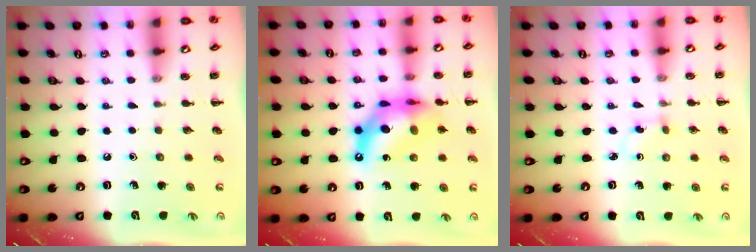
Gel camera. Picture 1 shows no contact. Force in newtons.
{"total": 14.6, "press": 14.1, "slide": 3.8}
{"total": 1.9, "press": 1.6, "slide": 0.9}